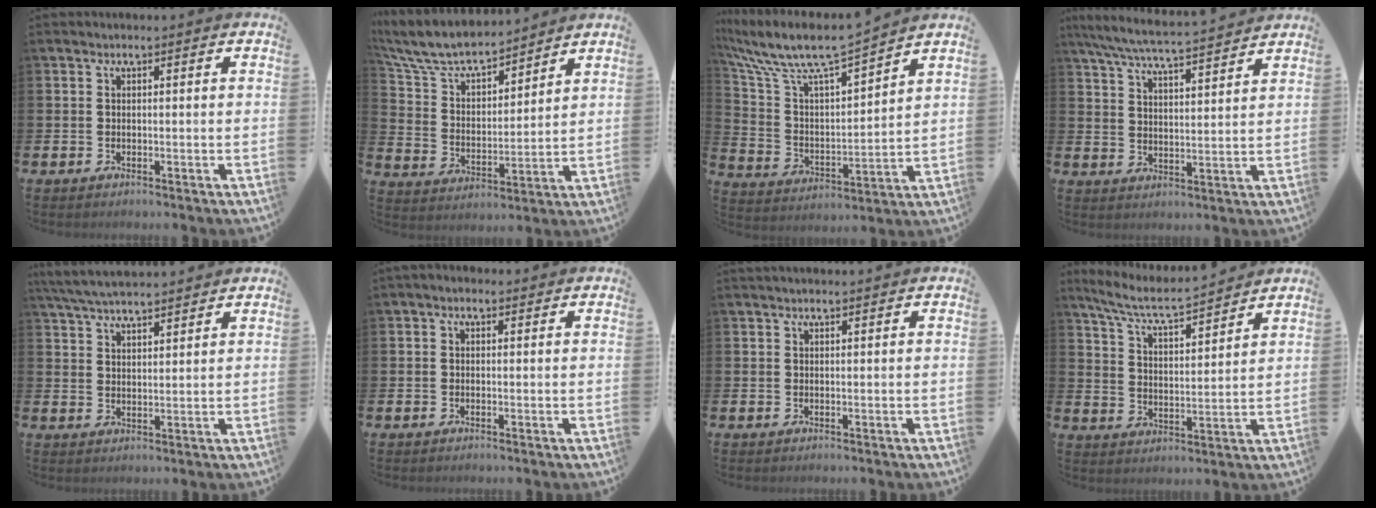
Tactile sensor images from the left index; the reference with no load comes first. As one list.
[{"total": 8.0, "force": [7.4, 2.0, 2.6], "torque": [-0.091, -0.049, 0.128]}, {"total": 9.3, "force": [8.5, 1.2, 3.6], "torque": [-0.115, -0.059, 0.142]}, {"total": 6.7, "force": [6.3, 0.3, 2.2], "torque": [-0.068, -0.037, 0.111]}, {"total": 5.2, "force": [5.0, 0.5, 1.1], "torque": [-0.043, -0.019, 0.092]}, {"total": 0.8, "force": [0.2, 0.6, 0.5], "torque": [-0.001, 0.005, 0.000]}, {"total": 0.9, "force": [0.9, 0.0, 0.3], "torque": [0.003, -0.002, 0.014]}, {"total": 6.6, "force": [6.1, 0.6, 2.5], "torque": [-0.078, -0.040, 0.104]}]